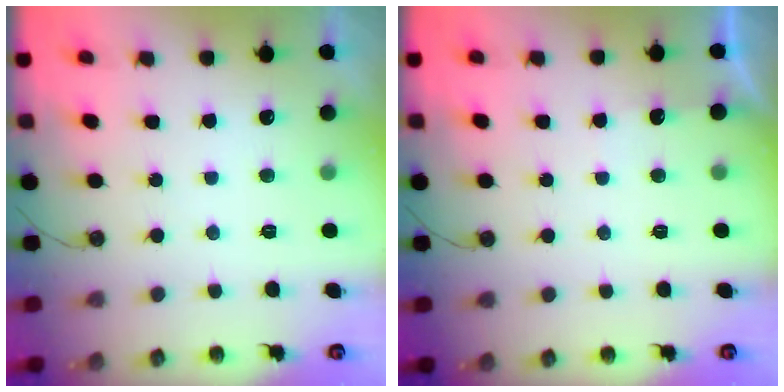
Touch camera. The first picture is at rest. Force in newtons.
{"total": 2.2, "press": 2.2, "slide": 0.3}